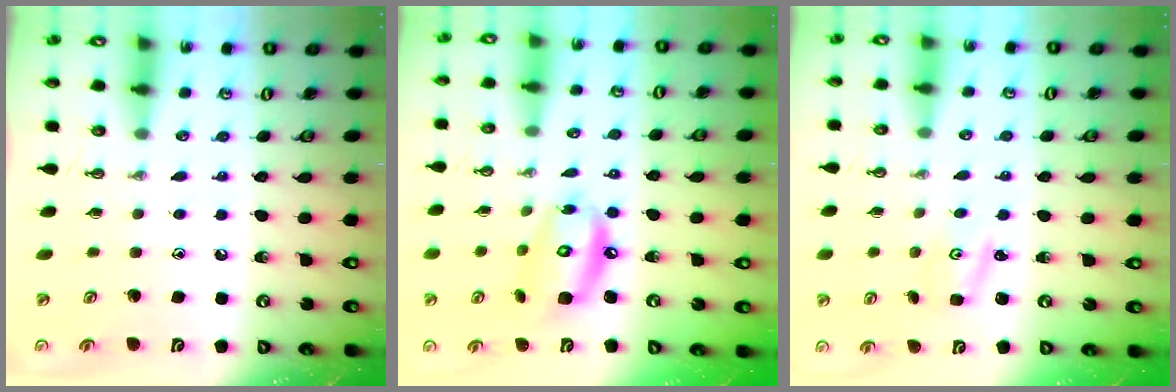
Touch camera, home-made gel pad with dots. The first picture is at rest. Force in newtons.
{"total": 12.0, "press": 11.9, "slide": 1.2}
{"total": 1.6, "press": 1.6, "slide": 0.3}